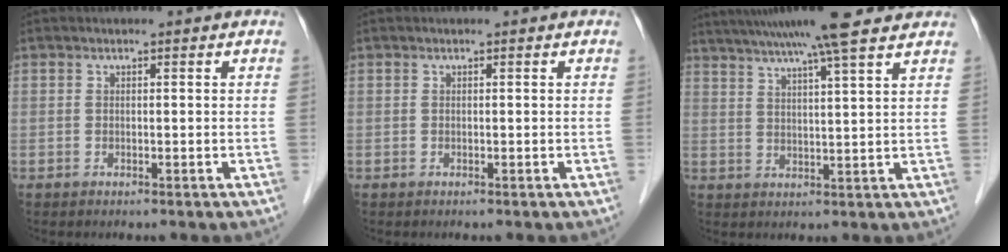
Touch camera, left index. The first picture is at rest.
{"total": 0.0}
{"total": 14.6, "force": [12.0, -0.1, 8.4], "torque": [-0.146, 0.033, 0.170]}